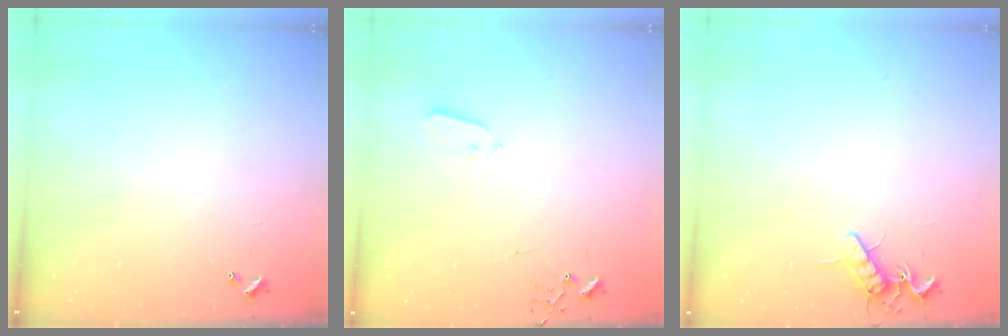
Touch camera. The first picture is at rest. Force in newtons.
{"total": 3.0, "press": 2.9, "slide": 0.7}
{"total": 8.3, "press": 8.2, "slide": 1.0}